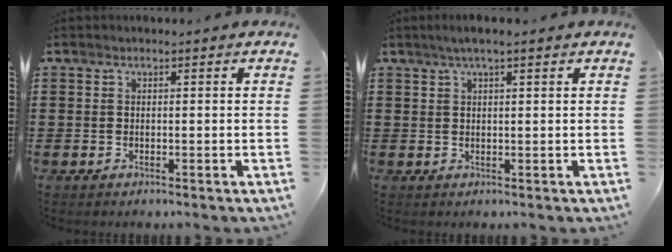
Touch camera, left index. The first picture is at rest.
{"total": 2.4, "force": [1.4, 0.2, 1.9], "torque": [-0.037, 0.003, 0.025]}